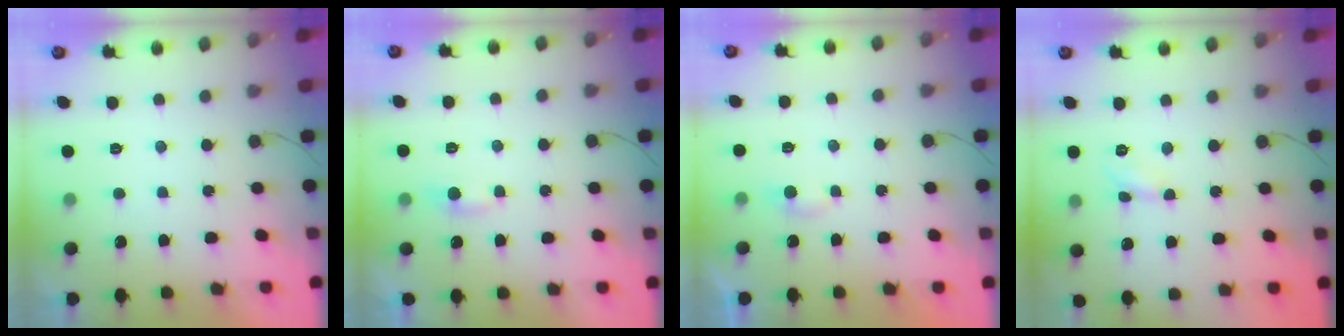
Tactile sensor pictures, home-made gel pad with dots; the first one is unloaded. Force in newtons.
{"total": 3.6, "press": 3.6, "slide": 0.4}
{"total": 2.8, "press": 2.8, "slide": 0.2}
{"total": 3.6, "press": 3.6, "slide": 0.4}